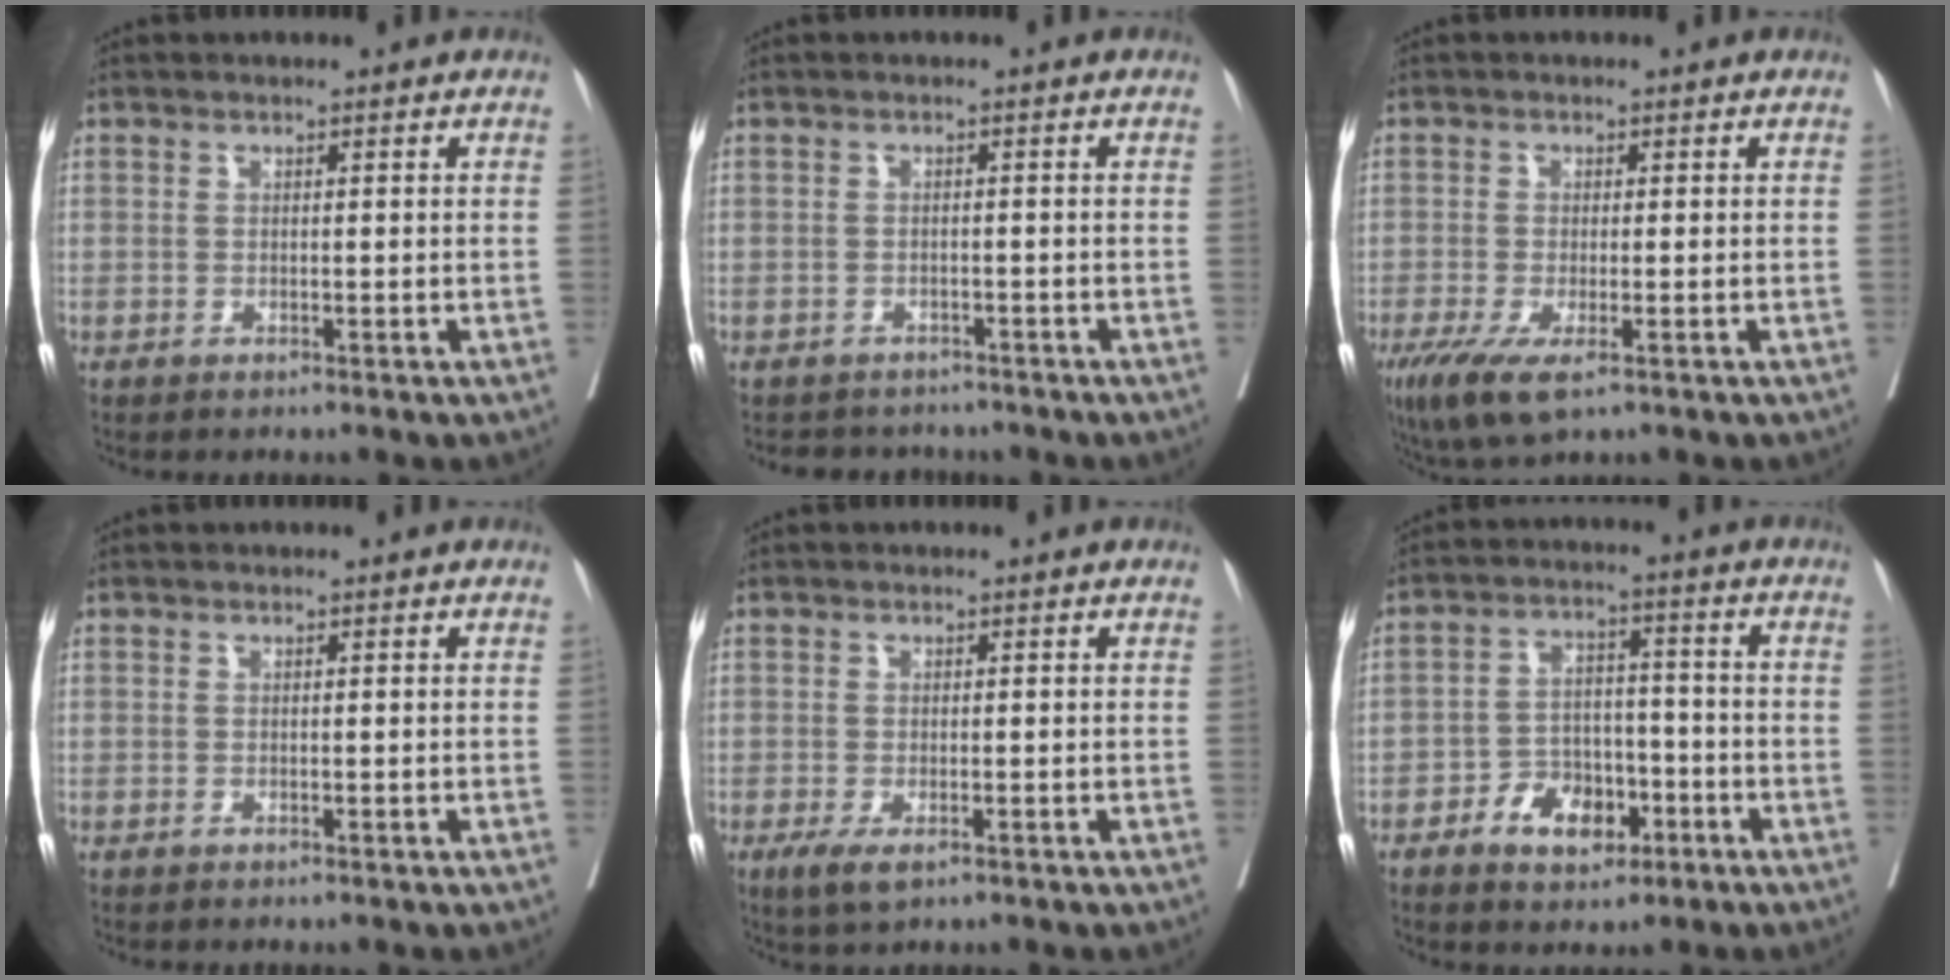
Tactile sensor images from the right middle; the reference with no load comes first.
{"total": 4.4, "force": [-4.1, 1.6, 0.0], "torque": [0.004, 0.002, -0.052]}
{"total": 6.9, "force": [-3.8, 1.8, 5.4], "torque": [-0.093, -0.020, -0.064]}
{"total": 0.0}
{"total": 3.3, "force": [-1.7, 1.1, 2.6], "torque": [-0.049, -0.008, -0.024]}
{"total": 1.0, "force": [-0.4, 0.6, 0.6], "torque": [-0.010, 0.002, -0.003]}